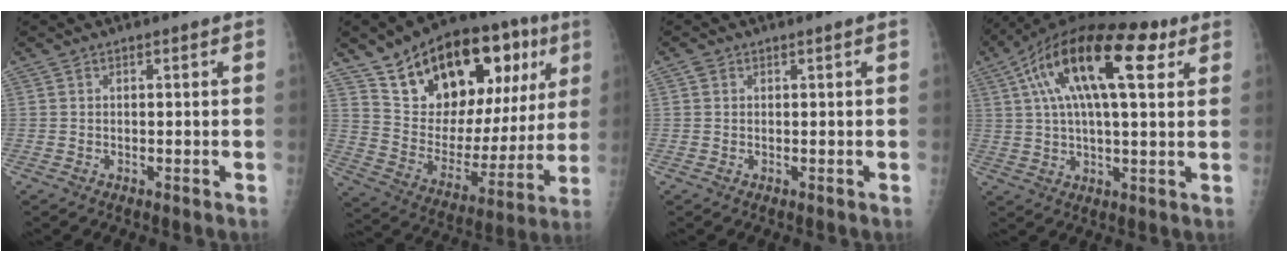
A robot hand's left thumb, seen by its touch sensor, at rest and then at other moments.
{"total": 27.8, "force": [13.3, 14.1, 20.0], "torque": [-0.264, -0.010, 0.221]}
{"total": 0.7, "force": [0.3, 0.4, 0.5], "torque": [-0.012, 0.001, 0.007]}
{"total": 20.0, "force": [7.7, 7.7, 16.8], "torque": [-0.292, 0.019, 0.125]}